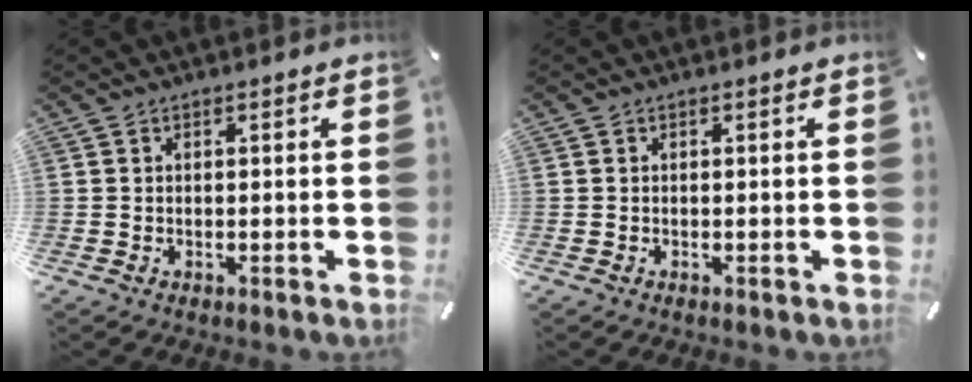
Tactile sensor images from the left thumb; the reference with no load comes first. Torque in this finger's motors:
{"motor_torque": [0.00, 0.00, -0.03, 0.00, 0.00]}